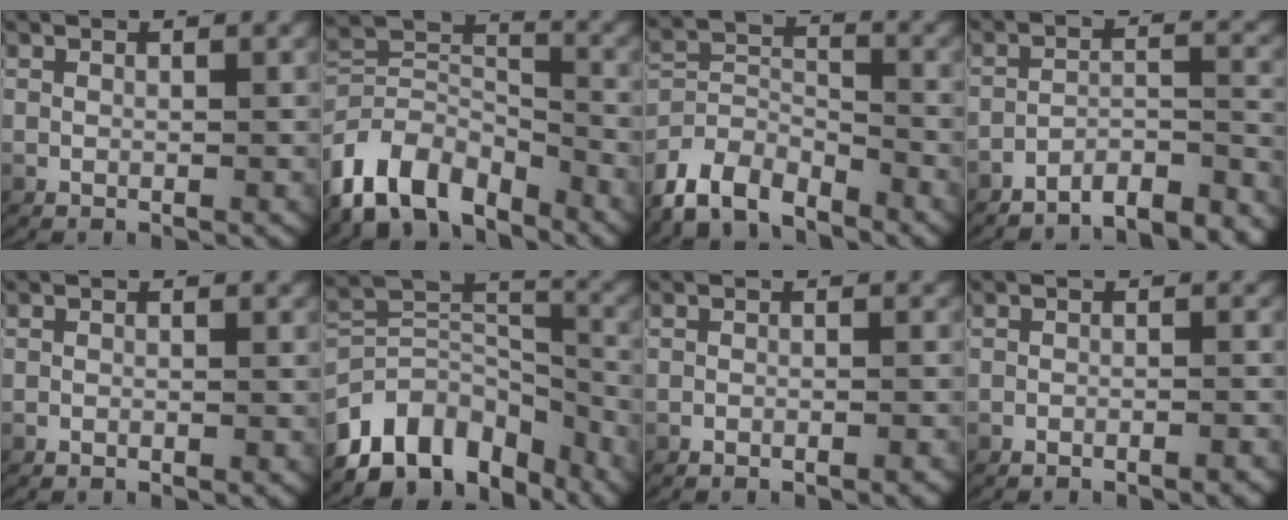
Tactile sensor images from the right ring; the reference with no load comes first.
{"total": 11.0, "force": [-5.8, 7.9, 5.1], "torque": [-0.095, -0.047, -0.089]}
{"total": 8.2, "force": [-4.9, 5.7, 3.1], "torque": [-0.077, -0.039, -0.079]}
{"total": 8.2, "force": [-7.8, 1.5, 1.8], "torque": [-0.015, -0.017, -0.122]}
{"total": 0.6, "force": [-0.6, -0.1, 0.0], "torque": [-0.006, -0.005, -0.008]}
{"total": 12.5, "force": [-5.9, 9.0, 6.5], "torque": [-0.118, -0.048, -0.086]}
{"total": 1.3, "force": [-1.2, 0.1, 0.4], "torque": [-0.007, -0.001, -0.021]}
{"total": 1.7, "force": [-1.6, 0.2, 0.5], "torque": [-0.006, -0.001, -0.029]}